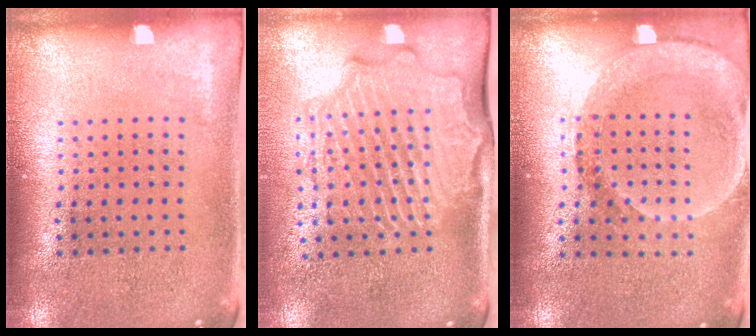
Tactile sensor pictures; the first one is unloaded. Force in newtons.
{"total": 2.6, "press": 2.3, "slide": 1.3}
{"total": 1.6, "press": 1.5, "slide": 0.6}